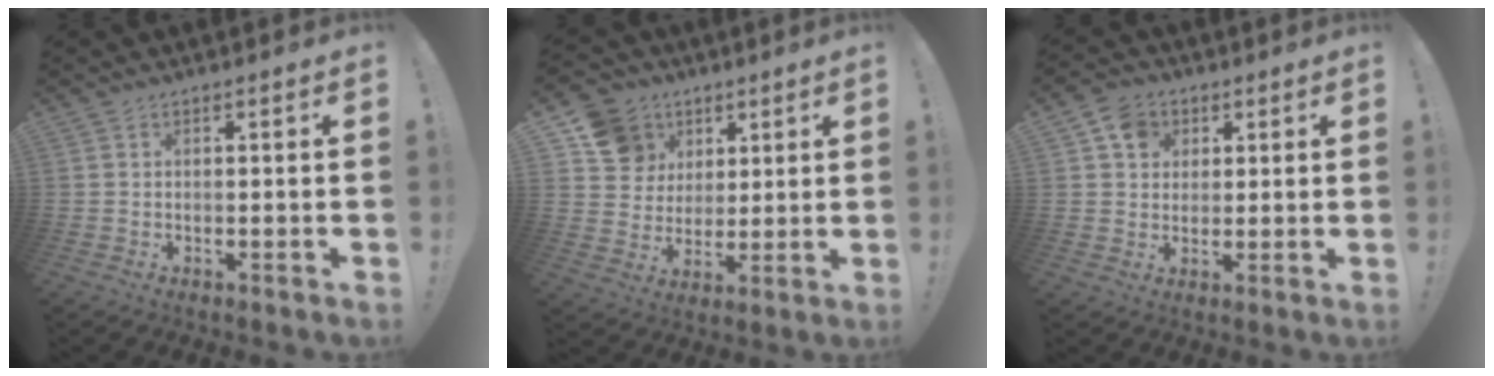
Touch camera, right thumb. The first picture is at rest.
{"total": 12.9, "force": [5.8, 11.0, 3.8], "torque": [-0.051, -0.025, 0.119]}
{"total": 7.7, "force": [3.0, 6.7, 2.5], "torque": [-0.027, -0.012, 0.058]}